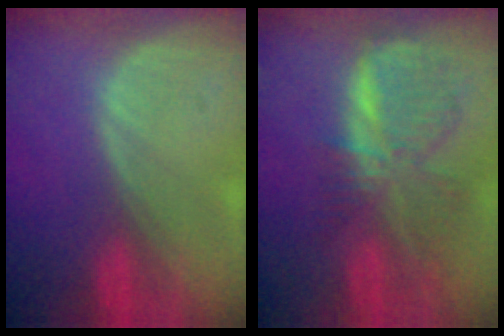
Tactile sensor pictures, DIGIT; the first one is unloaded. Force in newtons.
{"total": 8.7, "press": 7.5, "slide": 4.3}